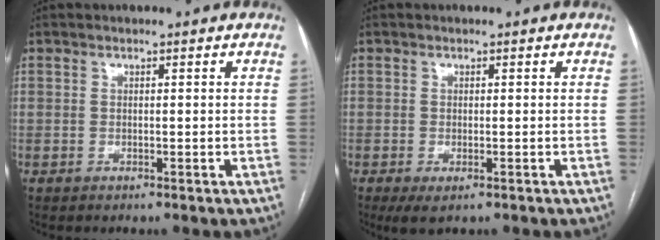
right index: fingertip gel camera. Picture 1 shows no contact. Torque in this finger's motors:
{"motor_torque": [0.39, -0.26, 0.08, 0.01]}